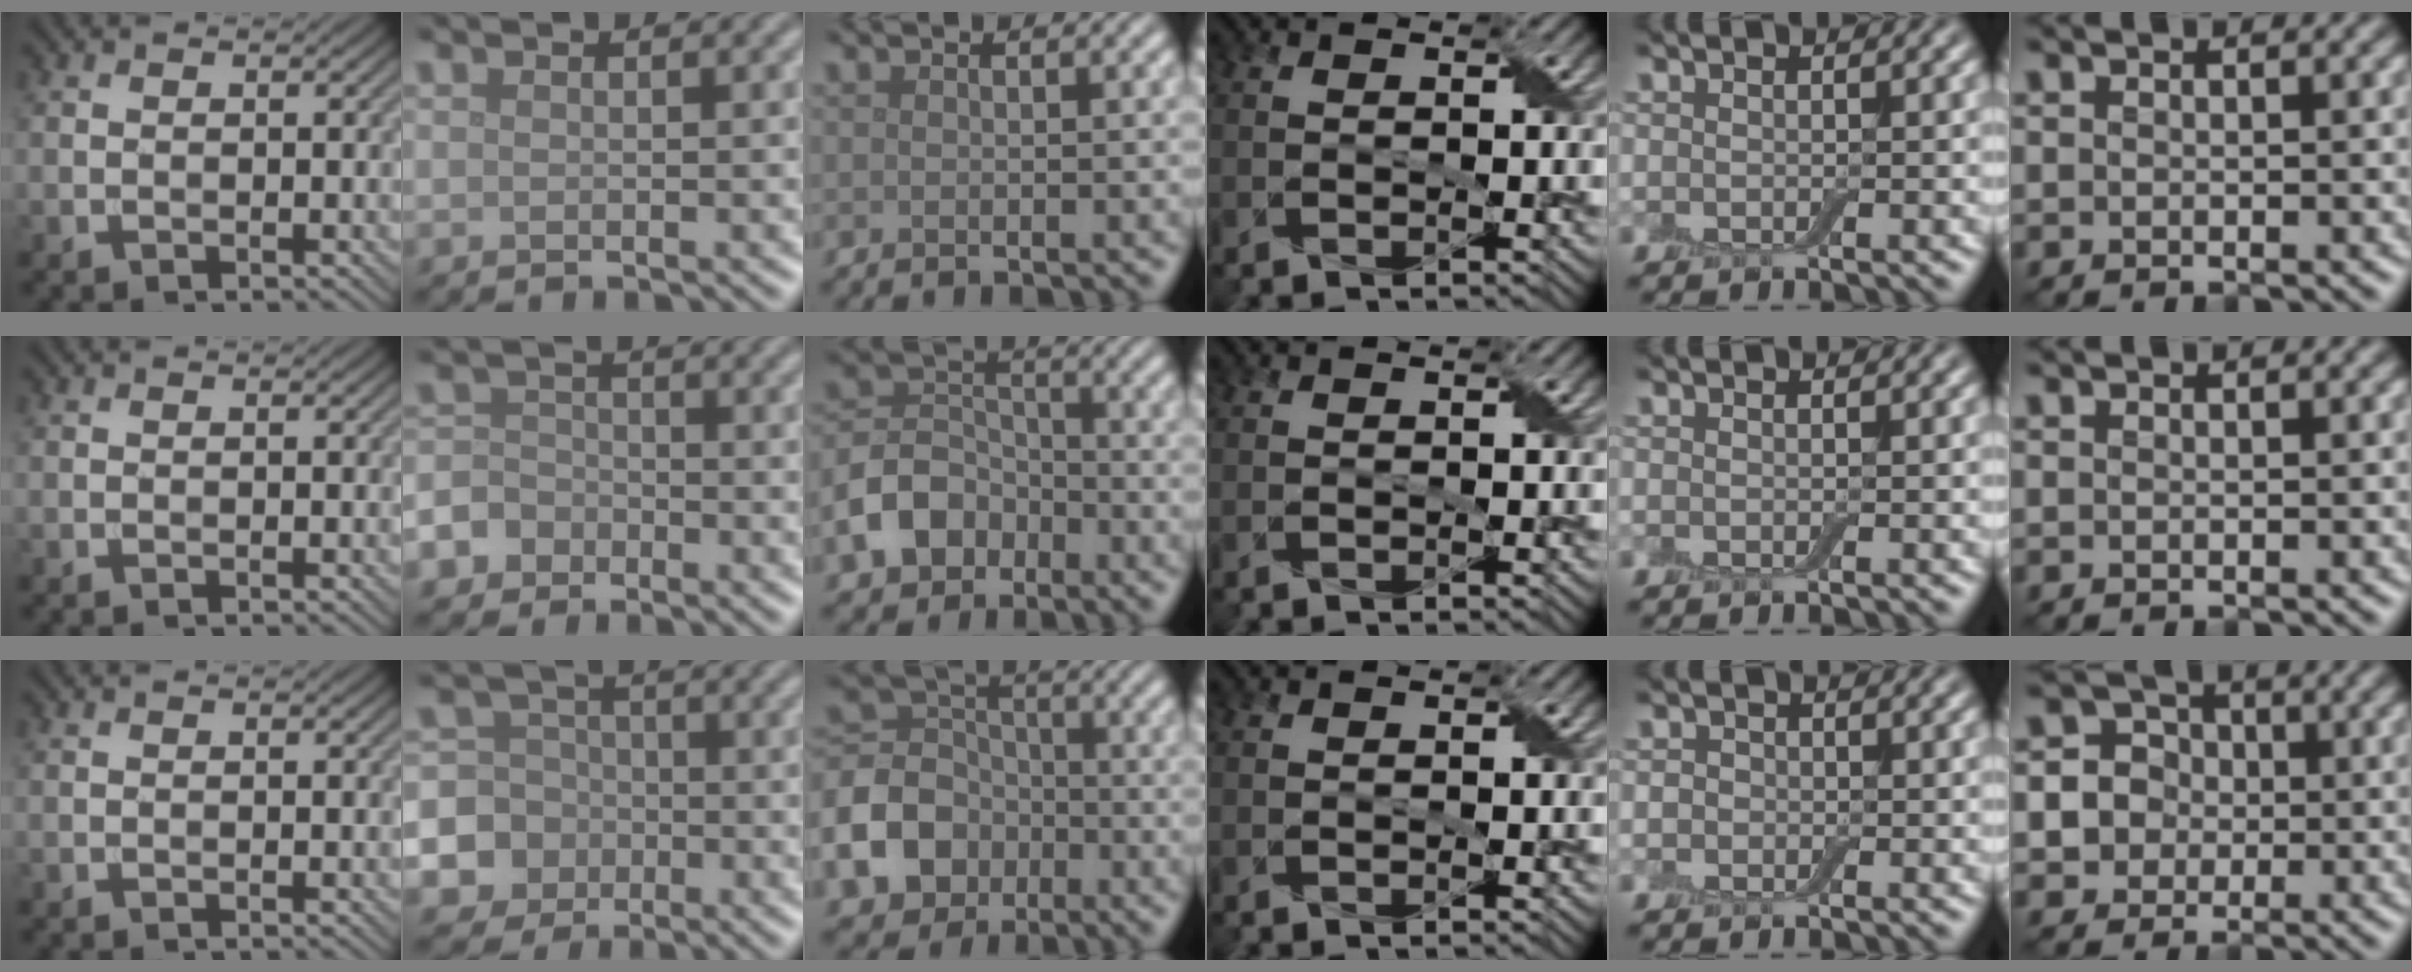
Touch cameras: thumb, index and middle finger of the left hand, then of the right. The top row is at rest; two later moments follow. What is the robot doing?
{"motion": "fold", "object": "aluminum foil"}